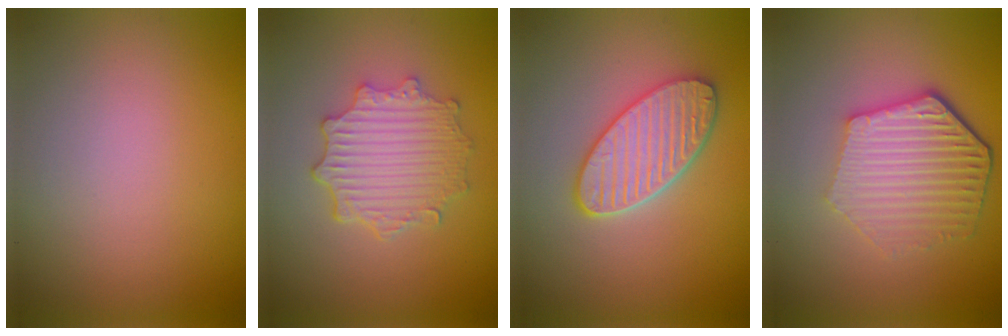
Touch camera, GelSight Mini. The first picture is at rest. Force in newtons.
{"total": 4.7, "press": 3.7, "slide": 2.8}
{"total": 5.1, "press": 4.5, "slide": 2.5}
{"total": 6.1, "press": 4.5, "slide": 4.1}